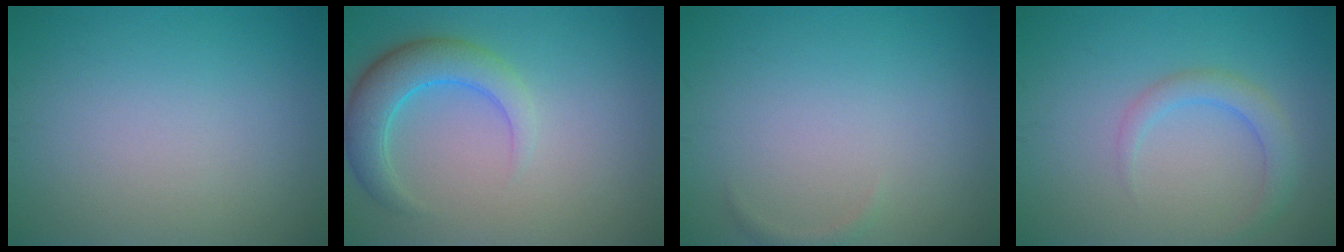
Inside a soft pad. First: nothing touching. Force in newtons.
{"total": 4.6, "press": 4.6, "slide": 0.2}
{"total": 0.5, "press": 0.5, "slide": 0.1}
{"total": 2.2, "press": 2.2, "slide": 0.1}